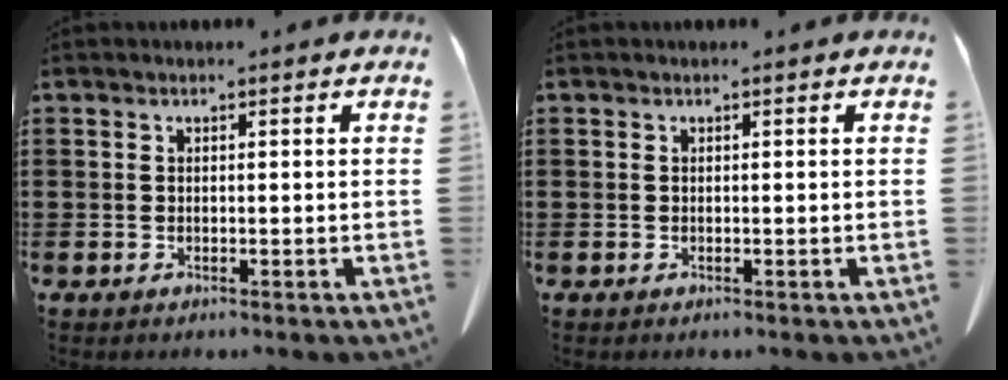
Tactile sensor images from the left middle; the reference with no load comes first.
{"total": 0.0}